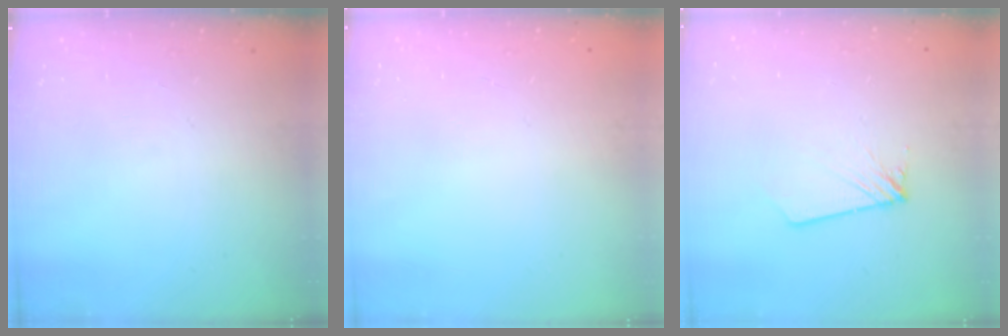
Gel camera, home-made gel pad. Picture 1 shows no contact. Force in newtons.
{"total": 0.0}
{"total": 1.8, "press": 1.8, "slide": 0.1}